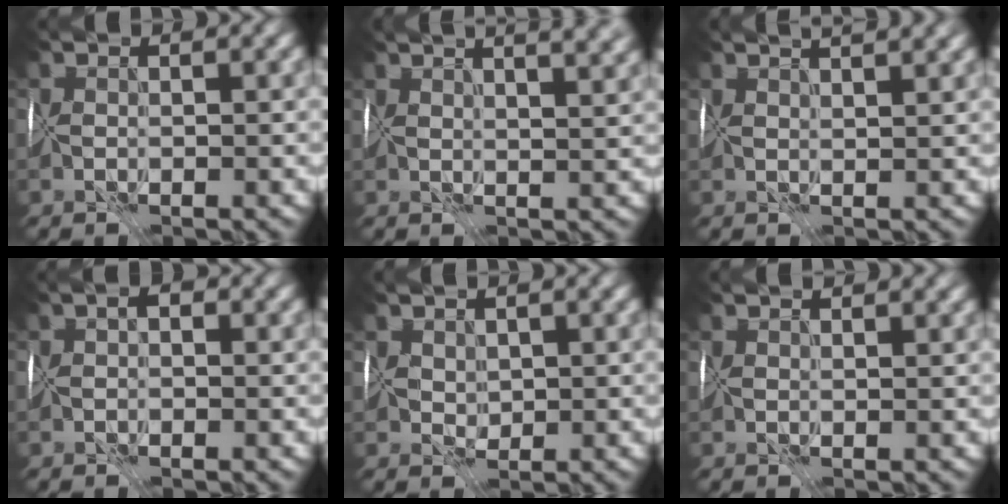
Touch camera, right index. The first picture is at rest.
{"total": 10.1, "force": [6.3, 4.2, 6.8], "torque": [-0.085, 0.059, 0.078]}
{"total": 5.0, "force": [3.7, 1.4, 3.0], "torque": [-0.049, 0.035, 0.061]}
{"total": 0.0}
{"total": 2.1, "force": [1.3, 1.4, 0.7], "torque": [-0.009, 0.011, 0.033]}
{"total": 2.3, "force": [1.4, 1.0, 1.4], "torque": [-0.027, 0.006, 0.031]}